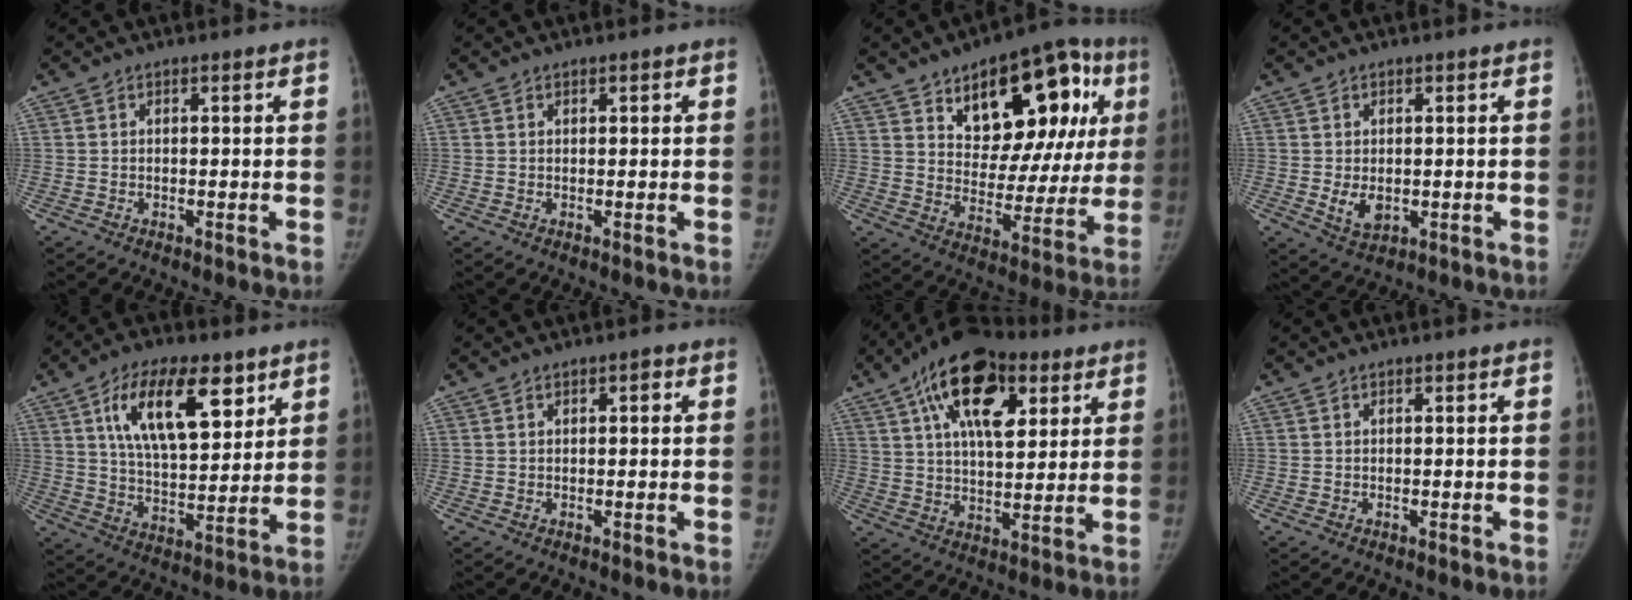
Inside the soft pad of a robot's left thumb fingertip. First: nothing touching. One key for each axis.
{"total": 0.5, "fx": 0.3, "fy": 0.4, "fz": 0.2, "tx": 0.005, "ty": 0.000, "tz": 0.002}
{"total": 23.3, "fx": 9.6, "fy": 12.0, "fz": 17.5, "tx": -0.186, "ty": -0.013, "tz": 0.140}
{"total": 4.1, "fx": -0.3, "fy": 2.9, "fz": 2.9, "tx": -0.041, "ty": -0.009, "tz": 0.005}
{"total": 17.2, "fx": 8.1, "fy": 7.9, "fz": 13.0, "tx": -0.179, "ty": -0.031, "tz": 0.145}
{"total": 1.2, "fx": 0.4, "fy": 0.7, "fz": 0.9, "tx": -0.008, "ty": 0.002, "tz": 0.004}
{"total": 19.5, "fx": 8.8, "fy": 10.1, "fz": 14.2, "tx": -0.207, "ty": -0.012, "tz": 0.142}
{"total": 0.0}